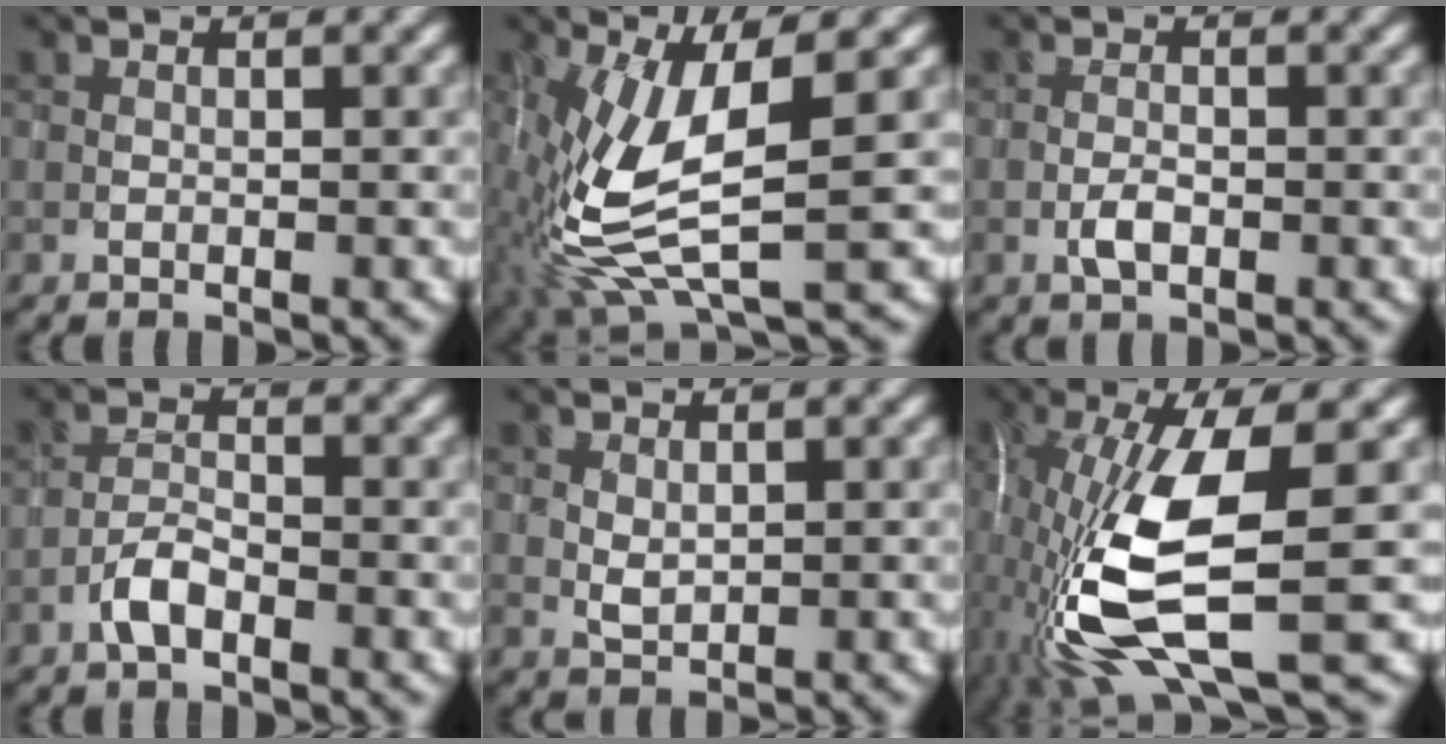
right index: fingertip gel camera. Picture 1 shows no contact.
{"total": 9.5, "force": [-1.1, 3.5, 8.8], "torque": [-0.207, -0.009, -0.022]}
{"total": 1.7, "force": [-0.6, 0.8, 1.4], "torque": [-0.026, 0.000, -0.015]}
{"total": 2.4, "force": [-1.5, 0.8, 1.6], "torque": [-0.033, 0.006, -0.034]}
{"total": 1.3, "force": [0.4, 0.8, 0.9], "torque": [-0.024, -0.005, 0.013]}
{"total": 12.2, "force": [-2.8, 3.8, 11.3], "torque": [-0.247, -0.015, -0.052]}